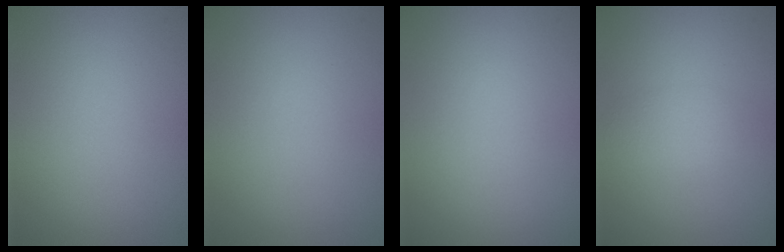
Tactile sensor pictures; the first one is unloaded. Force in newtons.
{"total": 0.0}
{"total": 0.0}
{"total": 1.5, "press": 1.5, "slide": 0.0}